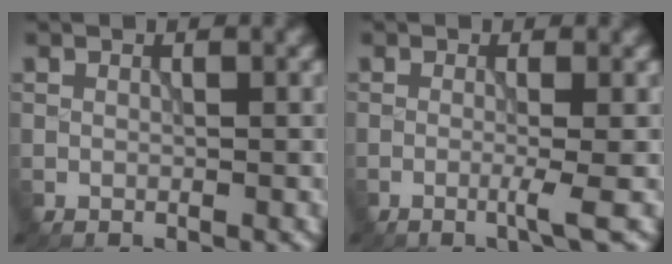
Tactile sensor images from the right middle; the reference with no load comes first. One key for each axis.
{"total": 2.1, "fx": -0.4, "fy": 0.3, "fz": 2.0, "tx": -0.033, "ty": -0.003, "tz": -0.016}